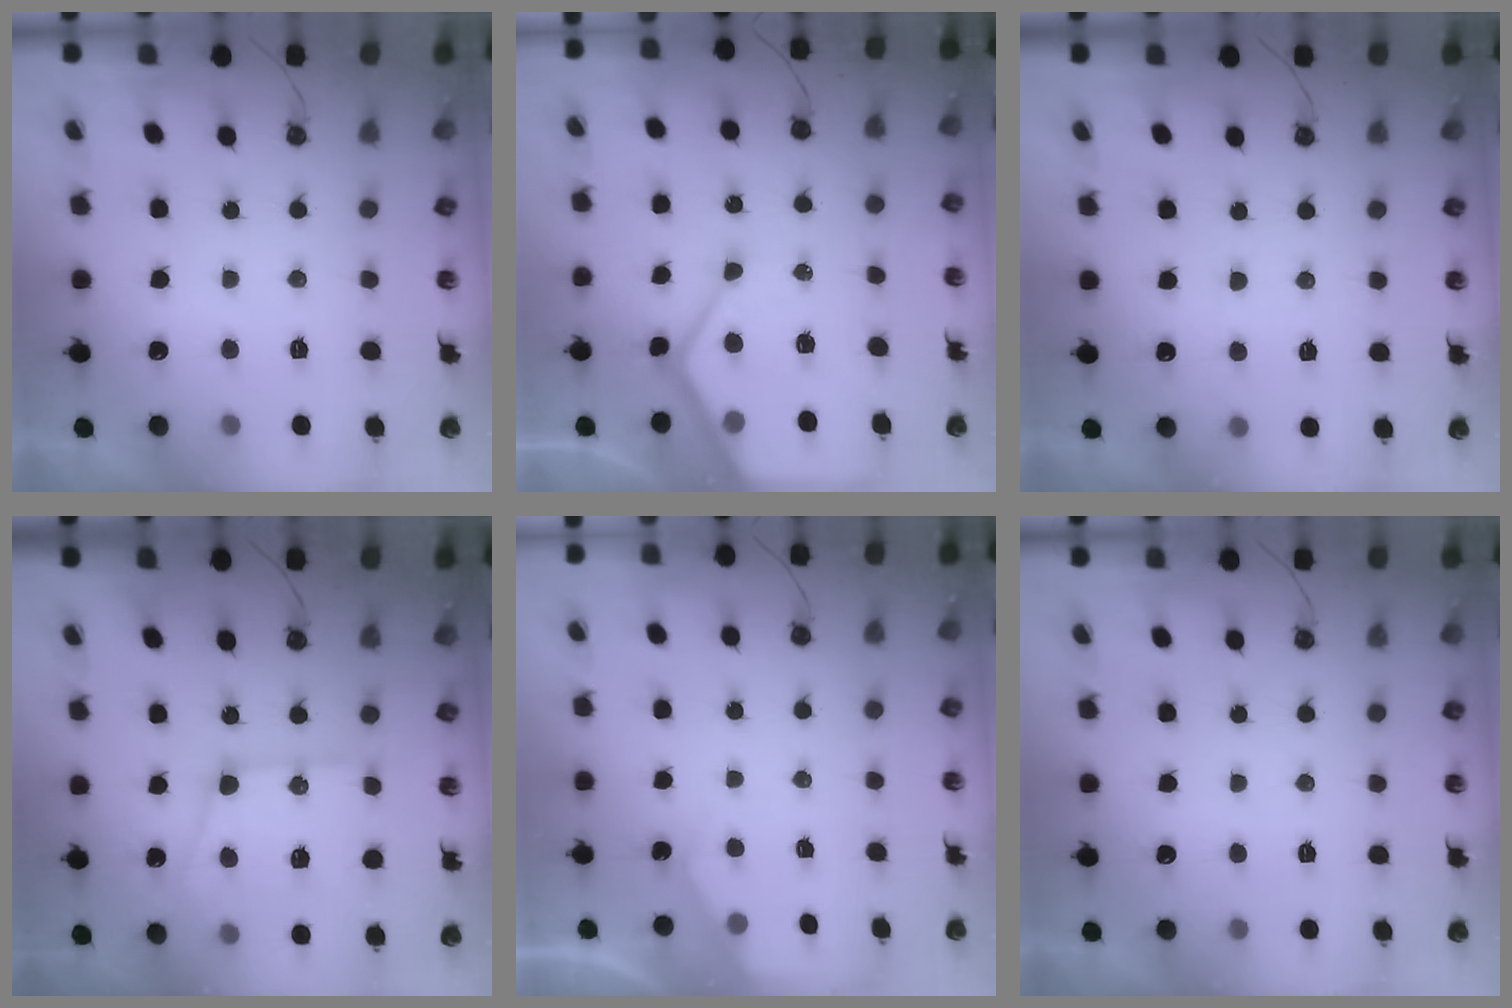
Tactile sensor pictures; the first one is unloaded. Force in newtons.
{"total": 14.5, "press": 14.4, "slide": 1.3}
{"total": 2.7, "press": 2.7, "slide": 0.4}
{"total": 17.2, "press": 17.1, "slide": 1.2}
{"total": 3.0, "press": 2.9, "slide": 0.5}
{"total": 0.0}